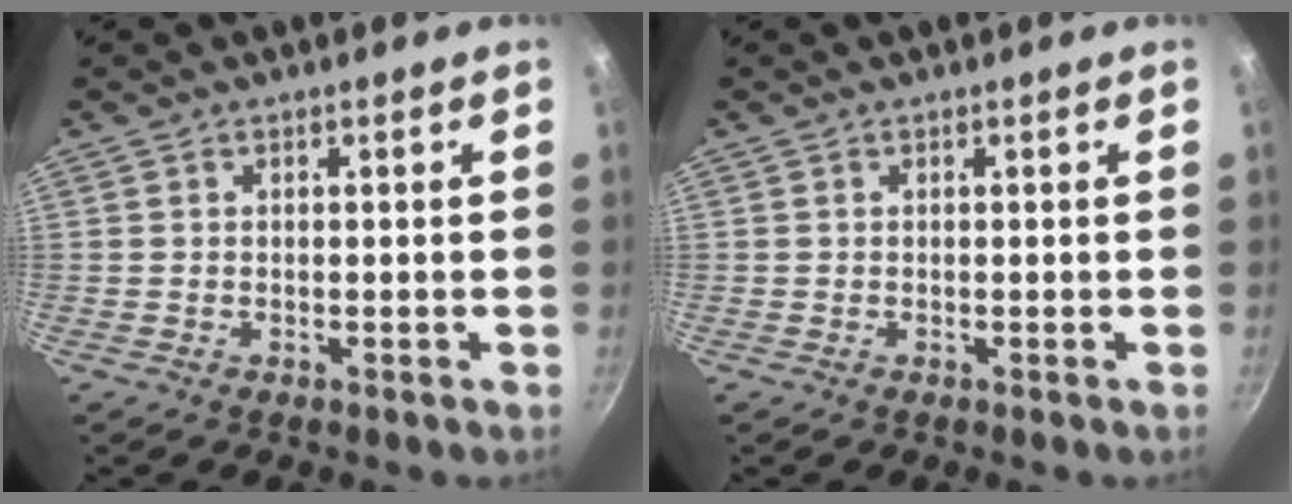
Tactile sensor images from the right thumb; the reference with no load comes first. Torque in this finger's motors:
{"motor_torque": [0.00, 0.00, 0.00, 0.00, 0.03]}